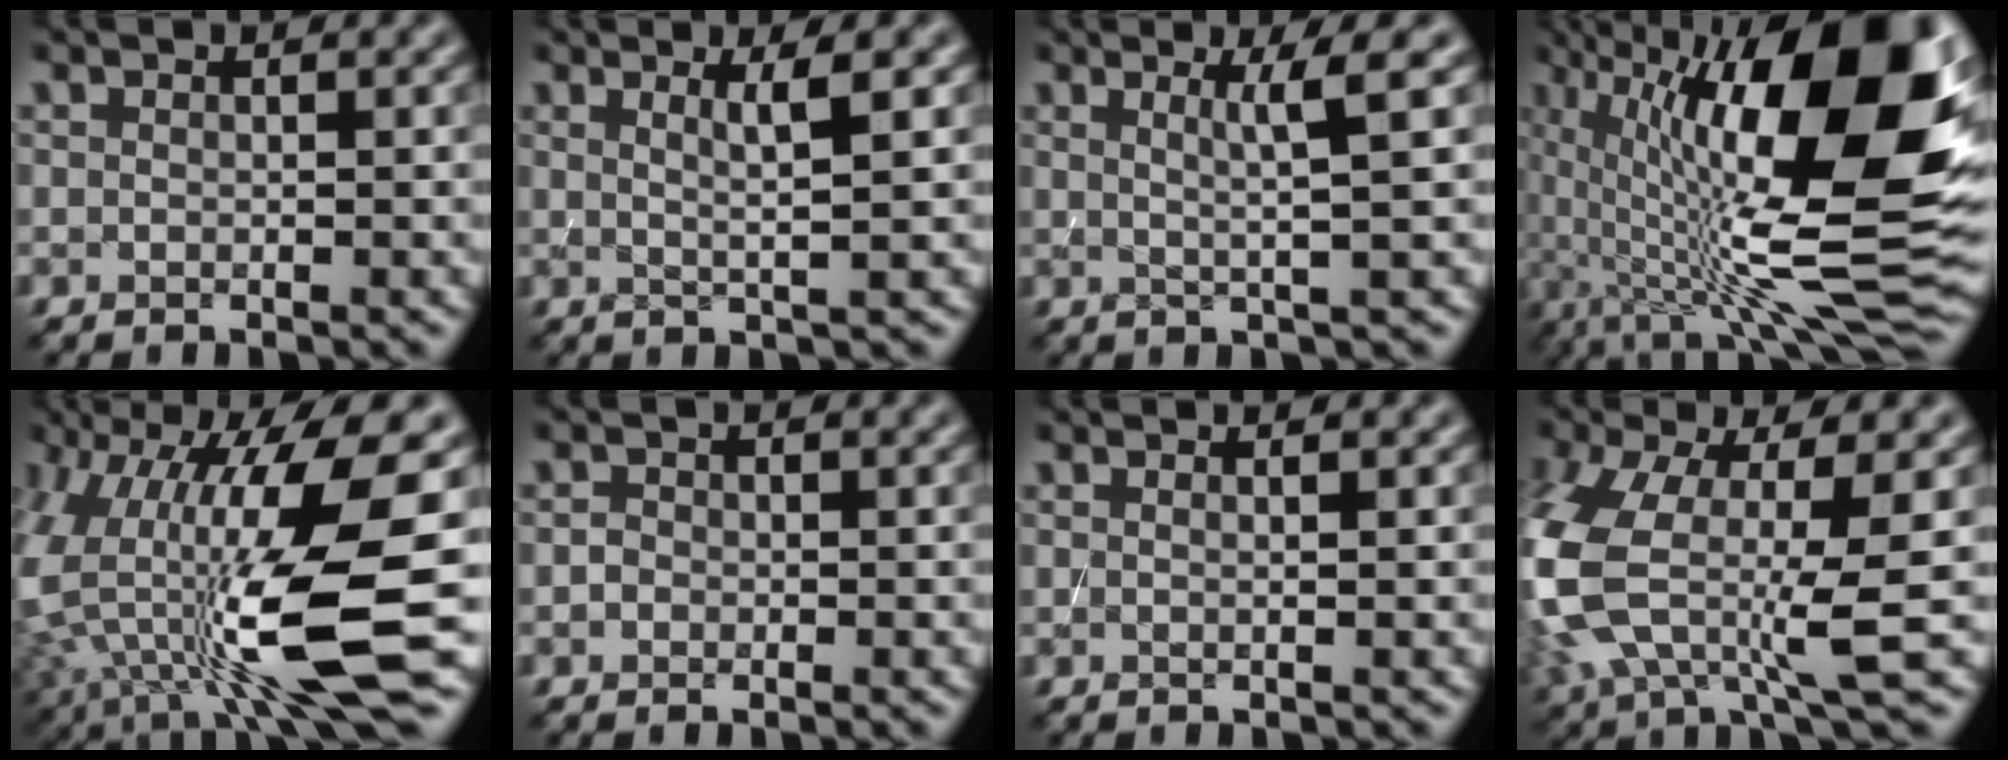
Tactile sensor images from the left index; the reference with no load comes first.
{"total": 2.7, "force": [0.9, 0.5, 2.5], "torque": [-0.038, 0.001, 0.011]}
{"total": 3.4, "force": [1.1, 0.4, 3.1], "torque": [-0.050, 0.005, 0.015]}
{"total": 18.4, "force": [1.7, 6.7, 17.0], "torque": [-0.273, 0.006, 0.031]}
{"total": 13.2, "force": [-1.0, 3.9, 12.5], "torque": [-0.245, -0.021, -0.015]}
{"total": 0.8, "force": [-0.3, 0.7, 0.2], "torque": [-0.001, 0.000, -0.008]}
{"total": 1.0, "force": [0.3, 0.4, 0.9], "torque": [-0.008, -0.001, -0.005]}
{"total": 11.2, "force": [-1.7, 4.9, 9.9], "torque": [-0.236, -0.022, -0.032]}